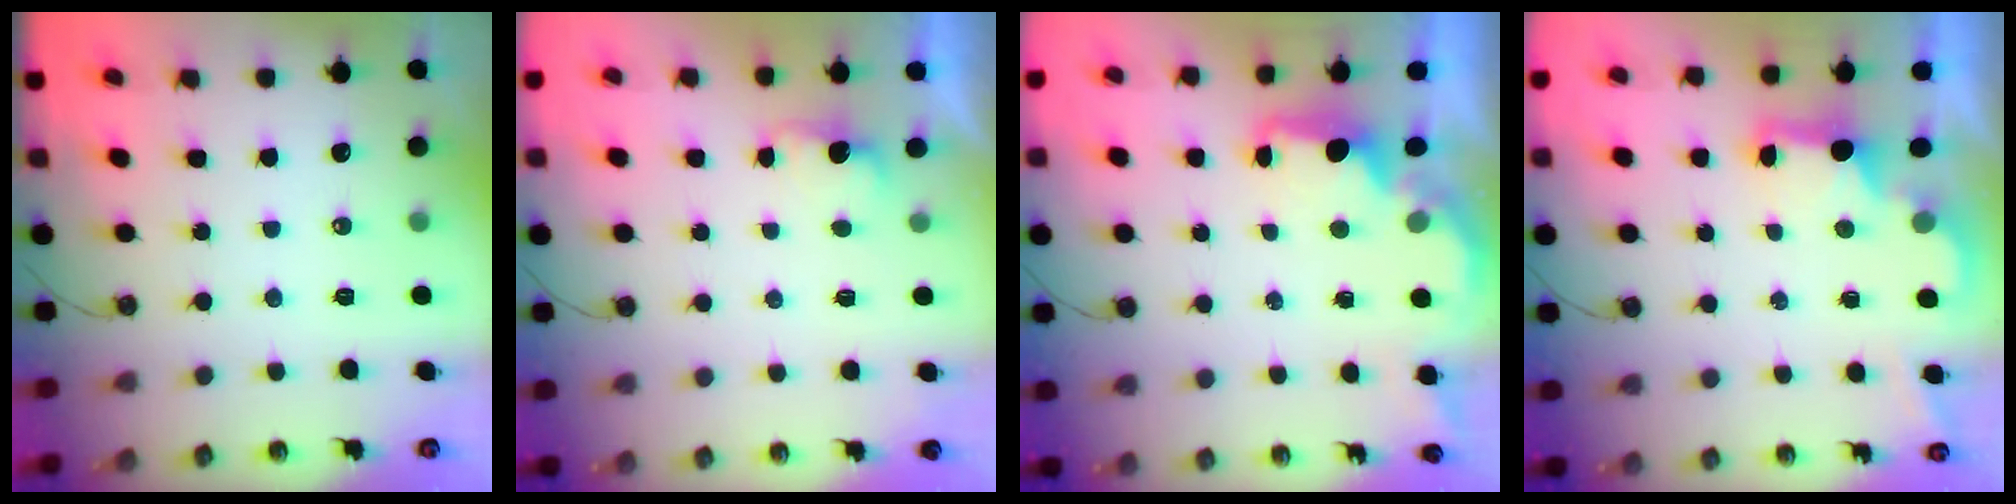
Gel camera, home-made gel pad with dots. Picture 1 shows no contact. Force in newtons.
{"total": 2.0, "press": 1.7, "slide": 0.9}
{"total": 2.0, "press": 1.8, "slide": 0.8}
{"total": 2.0, "press": 2.0, "slide": 0.5}